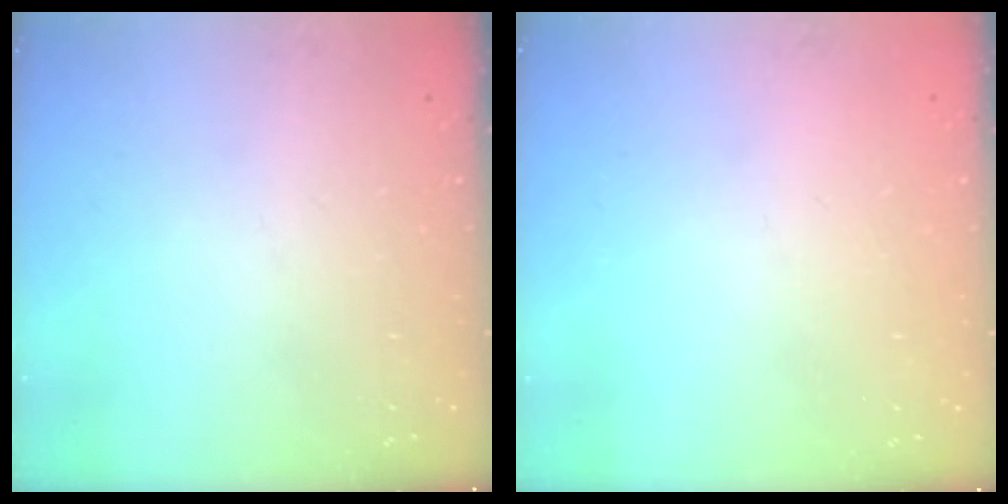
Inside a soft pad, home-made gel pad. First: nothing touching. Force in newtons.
{"total": 2.2, "press": 2.2, "slide": 0.1}